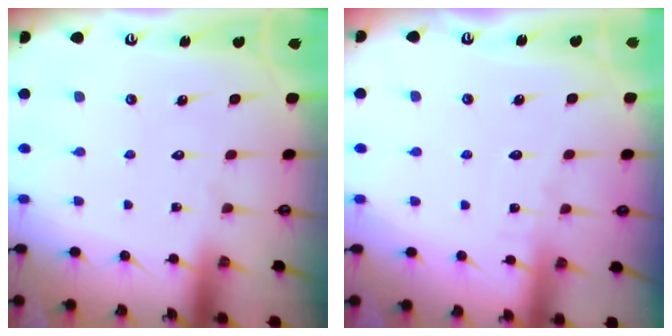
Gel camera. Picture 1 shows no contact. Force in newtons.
{"total": 2.9, "press": 2.9, "slide": 0.4}